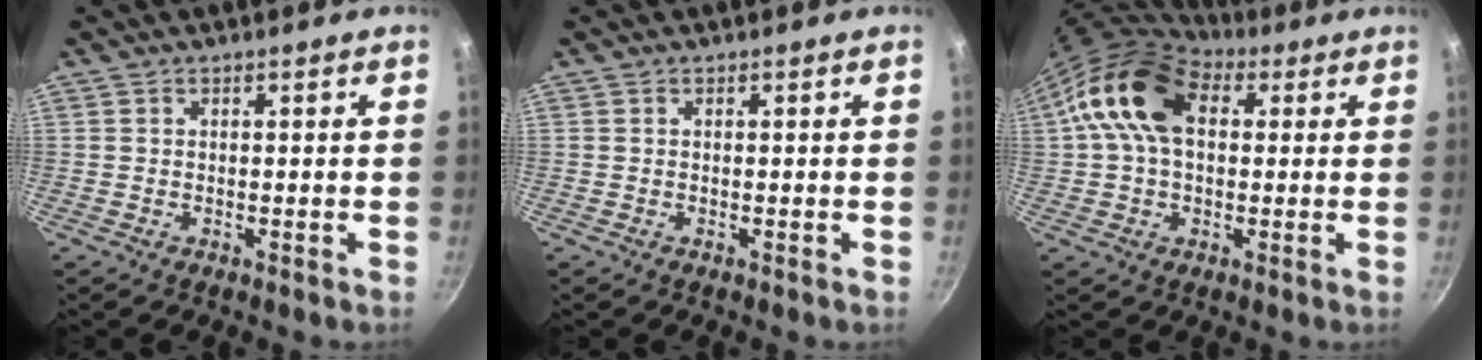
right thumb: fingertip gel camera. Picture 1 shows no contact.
{"total": 0.0}
{"total": 14.2, "force": [3.0, 9.7, 9.9], "torque": [-0.162, 0.019, 0.035]}